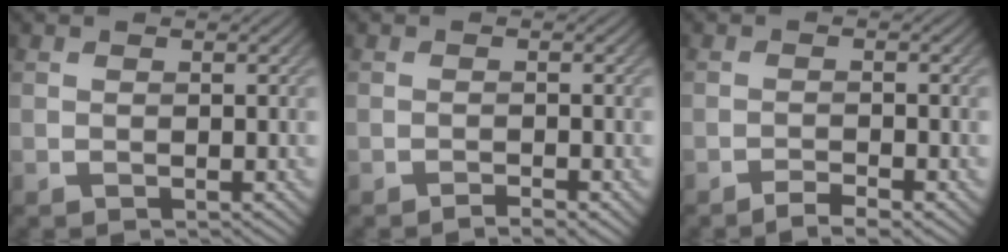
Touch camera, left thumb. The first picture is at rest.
{"total": 1.4, "force": [-1.1, 0.2, 0.9], "torque": [-0.013, 0.001, -0.019]}
{"total": 2.2, "force": [-1.7, 0.3, 1.4], "torque": [-0.023, 0.002, -0.035]}